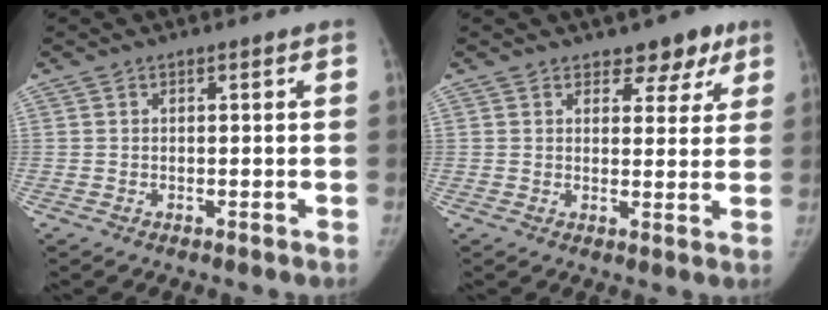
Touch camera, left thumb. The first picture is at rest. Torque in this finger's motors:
{"motor_torque": [0.02, 0.04, 0.58, -0.17, -0.02]}